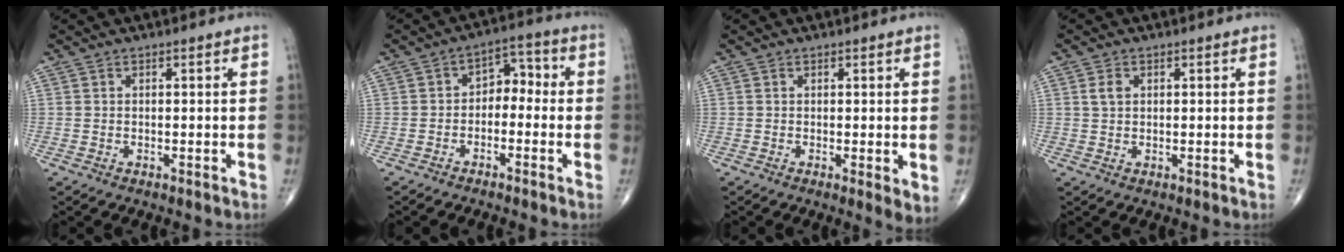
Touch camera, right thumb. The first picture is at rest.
{"total": 5.5, "force": [-1.3, 3.8, 3.8], "torque": [-0.032, 0.039, -0.034]}
{"total": 2.8, "force": [0.0, 0.8, 2.7], "torque": [-0.041, -0.012, -0.001]}
{"total": 2.1, "force": [0.7, 1.4, 1.4], "torque": [-0.026, 0.003, 0.014]}